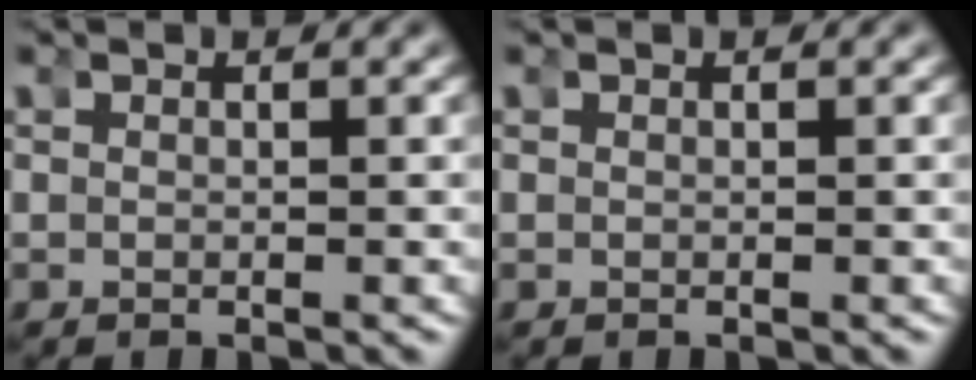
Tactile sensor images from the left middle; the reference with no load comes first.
{"total": 0.0}